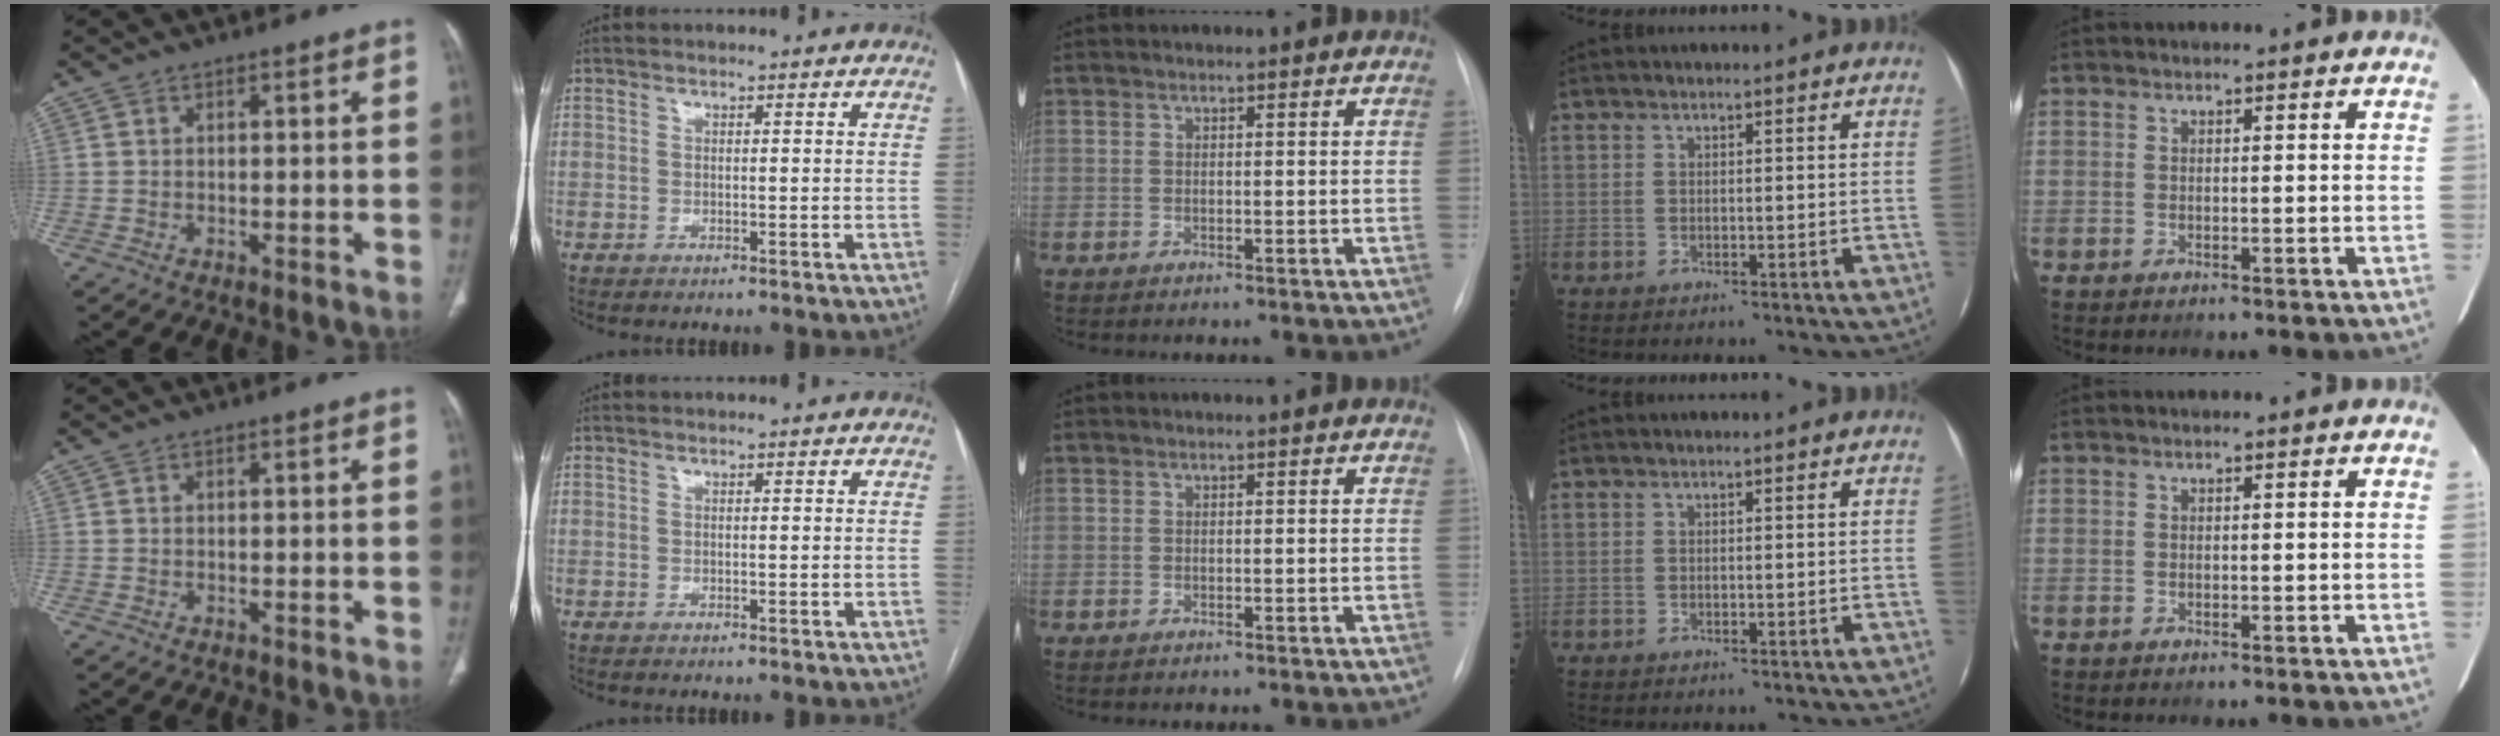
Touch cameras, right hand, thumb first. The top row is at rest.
{}